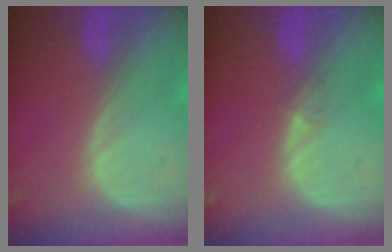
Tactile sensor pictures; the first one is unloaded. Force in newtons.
{"total": 0.9, "press": 0.7, "slide": 0.6}